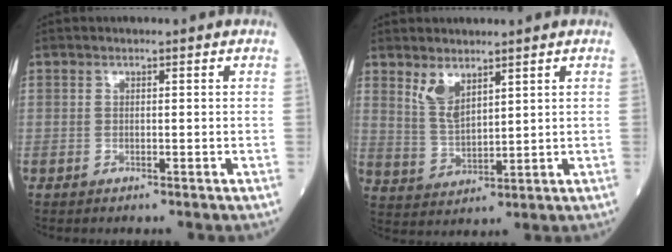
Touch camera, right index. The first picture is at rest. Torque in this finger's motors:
{"motor_torque": [0.09, 0.12, 0.07, 0.05]}